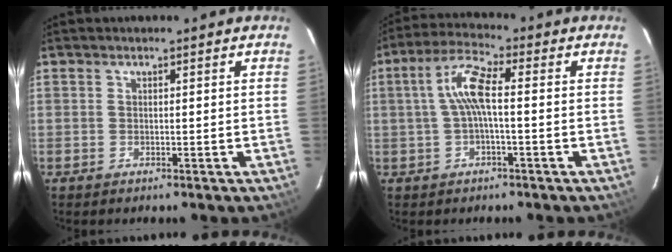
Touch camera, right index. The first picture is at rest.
{"total": 6.9, "force": [0.0, 1.5, 6.7], "torque": [-0.144, 0.017, -0.001]}